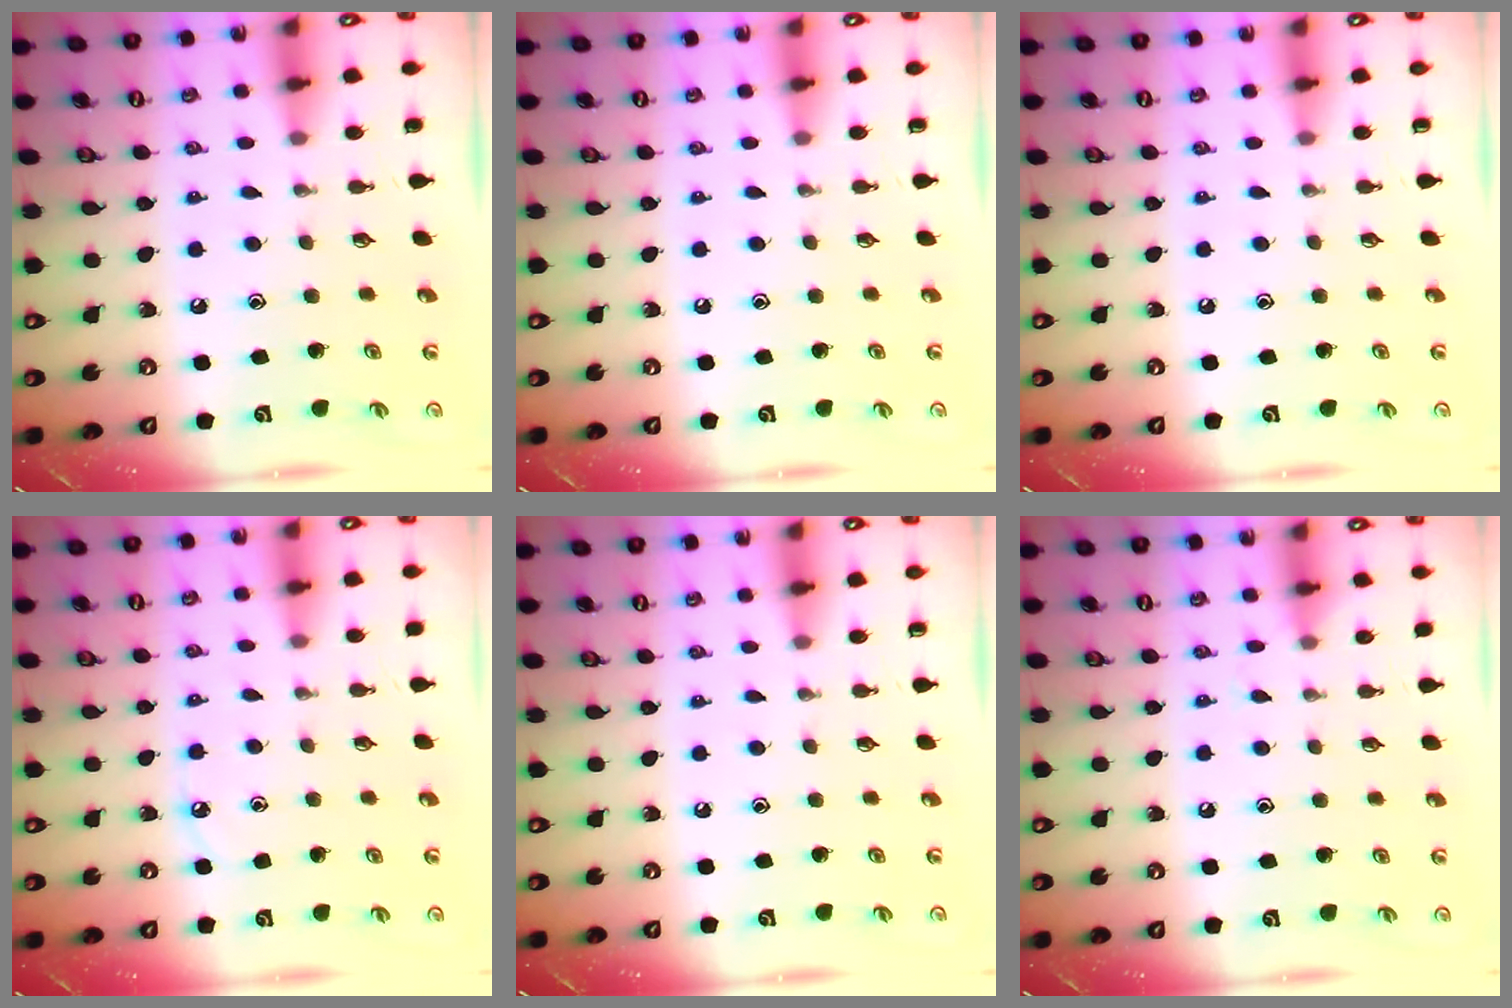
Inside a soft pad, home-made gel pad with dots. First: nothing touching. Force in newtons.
{"total": 0.0}
{"total": 0.0}
{"total": 4.0, "press": 3.9, "slide": 0.6}
{"total": 0.0}
{"total": 6.6, "press": 6.5, "slide": 0.5}